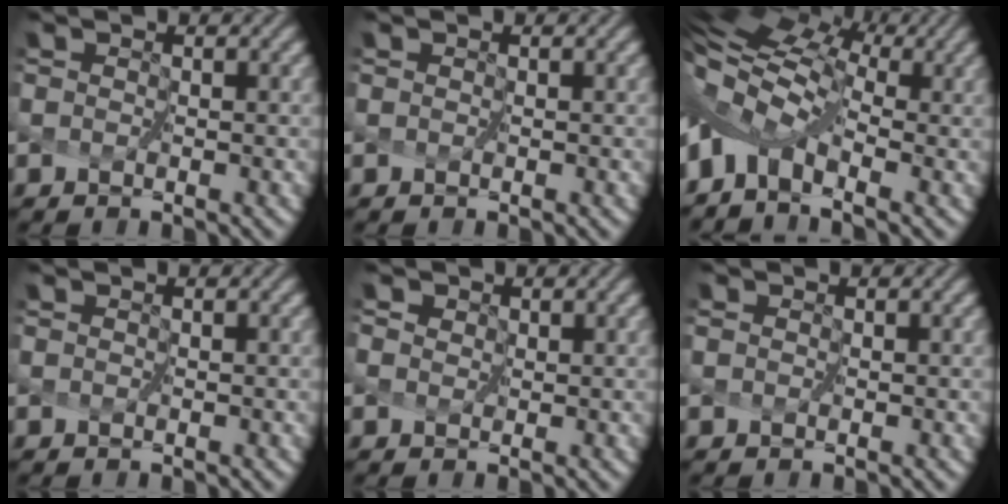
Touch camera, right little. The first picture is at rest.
{"total": 0.0}
{"total": 7.6, "force": [1.0, 4.8, 5.8], "torque": [-0.112, -0.002, 0.016]}
{"total": 0.0}
{"total": 1.1, "force": [0.2, 1.0, 0.4], "torque": [-0.006, 0.001, 0.002]}
{"total": 0.0}